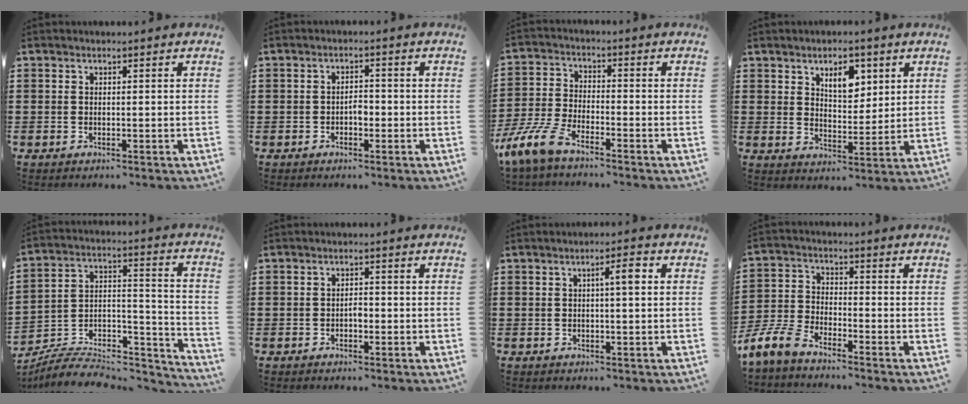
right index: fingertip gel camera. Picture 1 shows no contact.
{"total": 1.9, "force": [-0.7, 0.9, 1.5], "torque": [-0.029, 0.003, -0.013]}
{"total": 7.2, "force": [-5.7, 1.1, 4.2], "torque": [-0.120, -0.015, -0.119]}
{"total": 5.5, "force": [3.0, 3.1, 3.5], "torque": [-0.056, 0.002, 0.048]}
{"total": 6.9, "force": [-5.9, 2.5, 2.6], "torque": [-0.040, 0.010, -0.114]}
{"total": 1.5, "force": [-0.6, 0.7, 1.2], "torque": [-0.024, 0.000, -0.011]}
{"total": 3.1, "force": [0.6, 0.5, 3.0], "torque": [-0.048, 0.002, 0.005]}
{"total": 5.9, "force": [-5.3, 1.2, 2.5], "torque": [-0.090, -0.010, -0.114]}